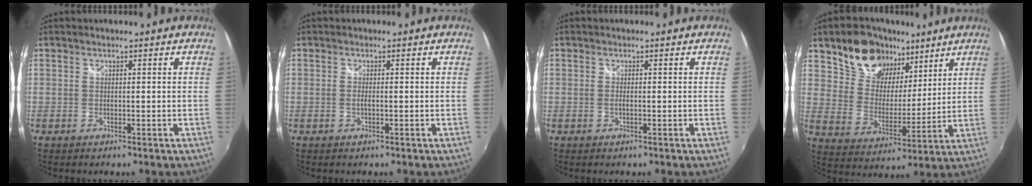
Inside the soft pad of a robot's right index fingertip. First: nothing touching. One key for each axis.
{"total": 0.9, "fx": -0.3, "fy": -0.1, "fz": 0.9, "tx": -0.016, "ty": -0.001, "tz": -0.006}
{"total": 0.8, "fx": -0.3, "fy": -0.1, "fz": 0.7, "tx": -0.013, "ty": -0.001, "tz": -0.006}
{"total": 15.2, "fx": 10.0, "fy": 9.6, "fz": 6.1, "tx": -0.127, "ty": 0.025, "tz": 0.181}